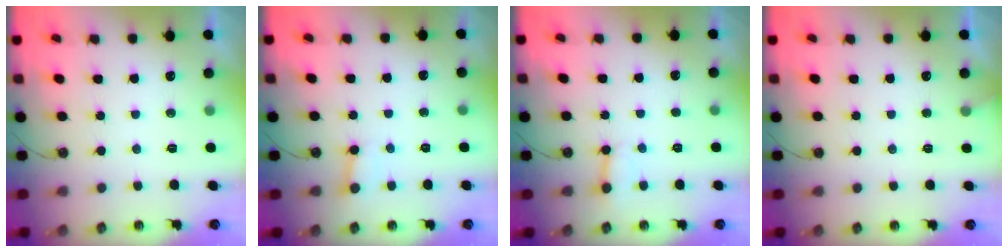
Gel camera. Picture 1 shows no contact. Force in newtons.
{"total": 2.5, "press": 2.4, "slide": 0.4}
{"total": 2.7, "press": 2.6, "slide": 0.6}
{"total": 2.9, "press": 2.9, "slide": 0.2}